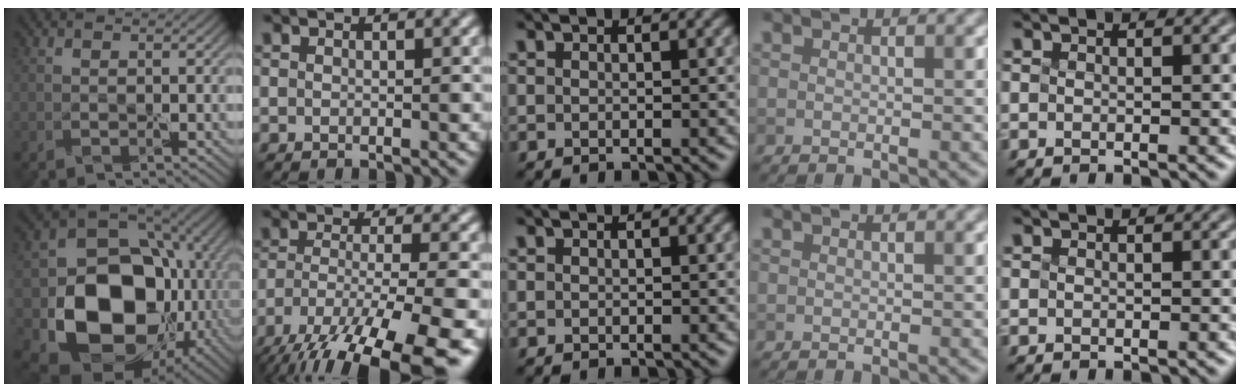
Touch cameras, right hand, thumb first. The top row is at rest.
{"thumb": {"total": 18.6, "force": [-3.4, 14.4, 11.4], "torque": [-0.195, -0.055, -0.043]}, "index": {"total": 13.5, "force": [-8.9, 4.1, 9.2], "torque": [-0.187, -0.026, -0.136]}}